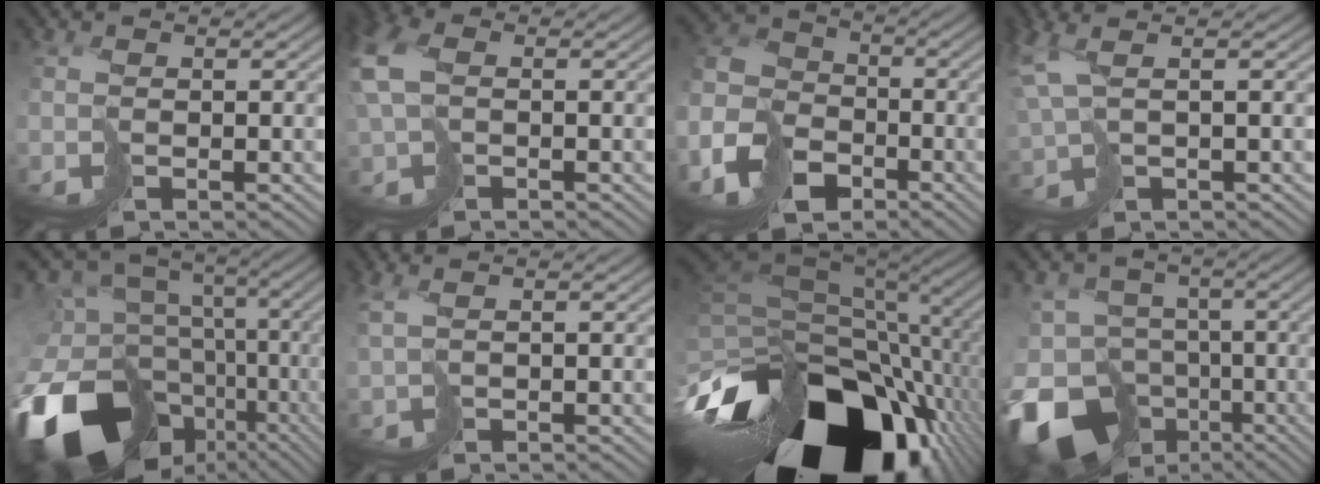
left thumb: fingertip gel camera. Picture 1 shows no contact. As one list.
[{"total": 5.4, "force": [0.4, 3.6, 4.0], "torque": [-0.123, -0.001, 0.007]}, {"total": 9.2, "force": [-5.2, 6.2, 4.3], "torque": [-0.113, -0.025, -0.113]}, {"total": 5.4, "force": [2.2, 1.4, 4.7], "torque": [-0.124, -0.004, 0.045]}, {"total": 18.0, "force": [-7.1, 12.4, 11.0], "torque": [-0.259, -0.043, -0.079]}, {"total": 2.6, "force": [1.5, 0.5, 2.1], "torque": [-0.058, -0.003, 0.034]}, {"total": 17.8, "force": [-8.0, 10.1, 12.2], "torque": [-0.259, -0.056, -0.095]}, {"total": 16.2, "force": [-9.6, 10.6, 7.5], "torque": [-0.192, -0.032, -0.132]}]